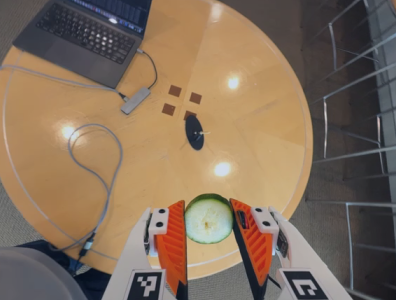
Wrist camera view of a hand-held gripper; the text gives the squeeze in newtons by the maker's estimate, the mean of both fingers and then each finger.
{"total": 8.6, "left": 8.9, "right": 8.3}